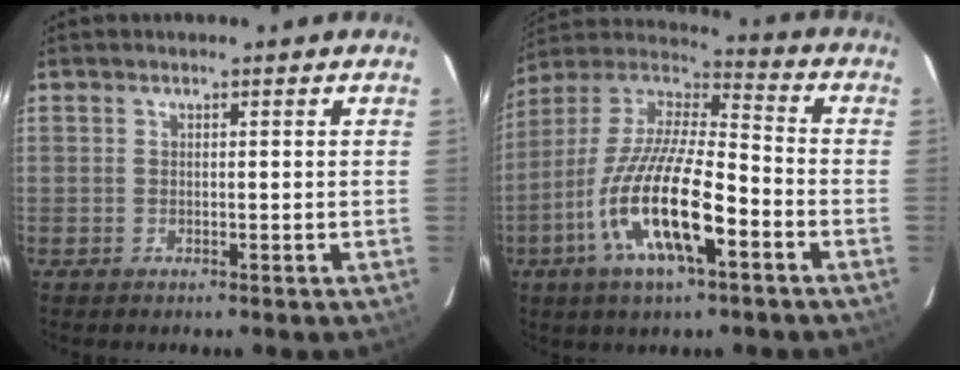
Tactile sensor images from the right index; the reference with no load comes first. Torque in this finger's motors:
{"motor_torque": [1.33, -0.81, 0.67, 0.21]}